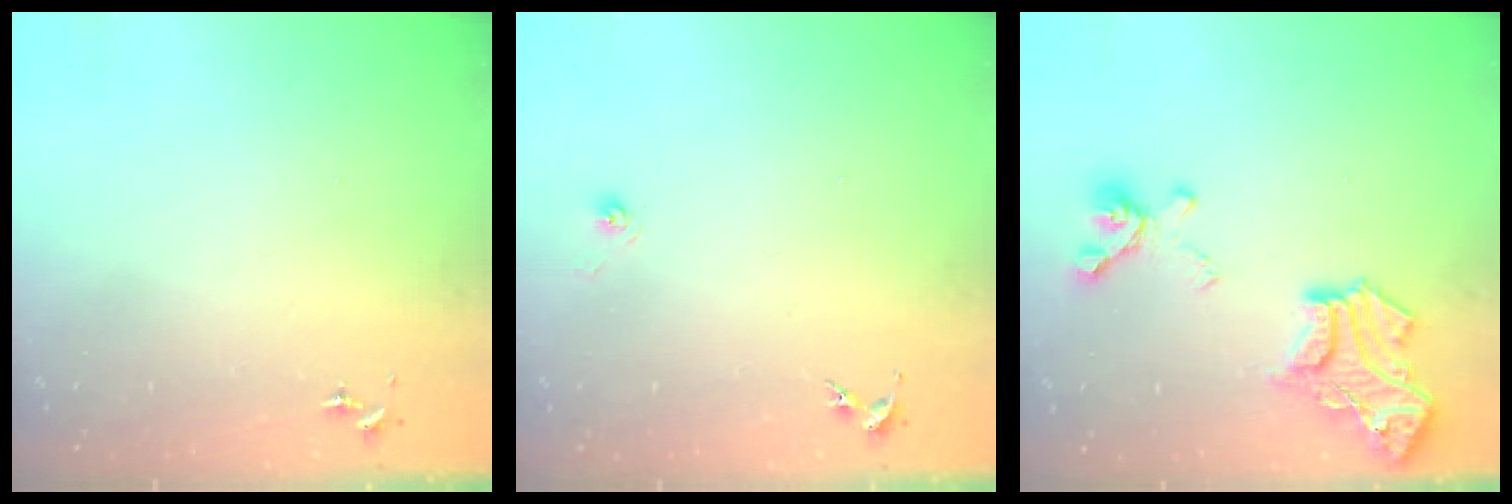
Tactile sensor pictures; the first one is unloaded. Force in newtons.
{"total": 3.1, "press": 2.6, "slide": 1.8}
{"total": 18.5, "press": 18.4, "slide": 1.5}